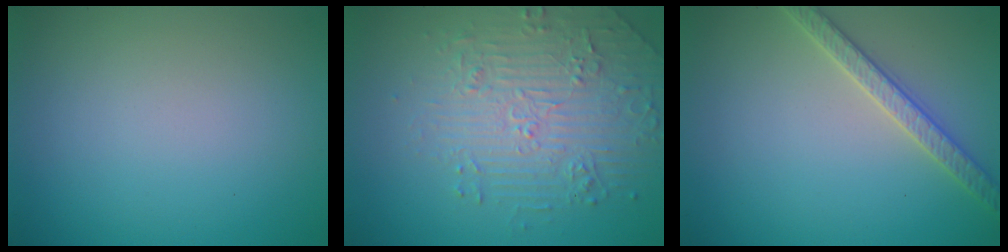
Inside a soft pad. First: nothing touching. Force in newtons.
{"total": 4.6, "press": 4.0, "slide": 2.3}
{"total": 2.8, "press": 2.8, "slide": 0.4}